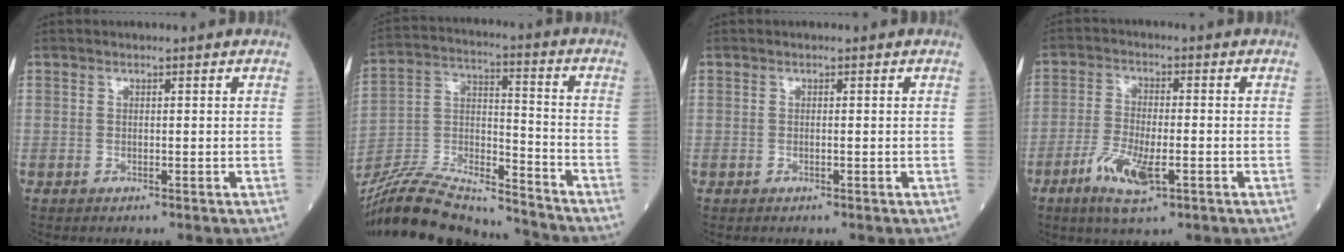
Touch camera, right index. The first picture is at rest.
{"total": 20.5, "force": [-19.0, 2.7, 7.0], "torque": [-0.160, 0.003, -0.334]}
{"total": 0.0}
{"total": 7.6, "force": [-3.4, 1.9, 6.5], "torque": [-0.134, -0.012, -0.059]}